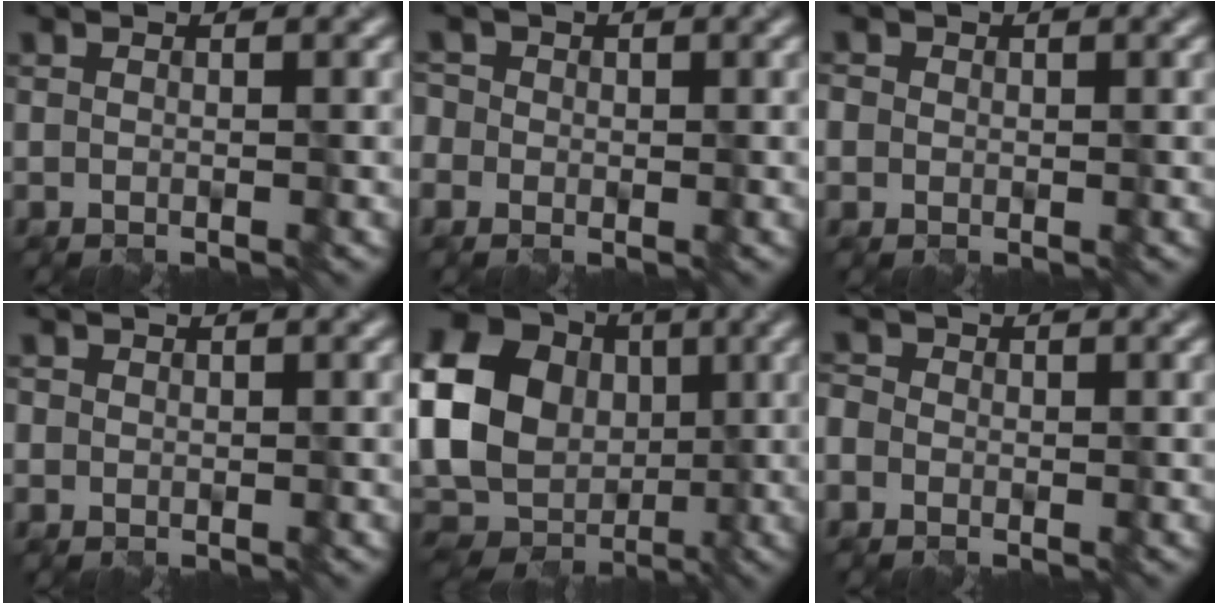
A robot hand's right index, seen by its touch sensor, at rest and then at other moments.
{"total": 1.2, "force": [-0.5, 1.1, -0.2], "torque": [-0.006, 0.007, -0.007]}
{"total": 0.7, "force": [0.0, 0.4, -0.6], "torque": [-0.001, 0.005, 0.005]}
{"total": 0.7, "force": [0.1, 0.0, -0.7], "torque": [-0.001, 0.005, 0.010]}
{"total": 21.3, "force": [3.6, 19.0, 9.0], "torque": [-0.234, 0.034, 0.019]}
{"total": 1.1, "force": [-0.6, 0.9, 0.1], "torque": [-0.011, 0.006, -0.009]}